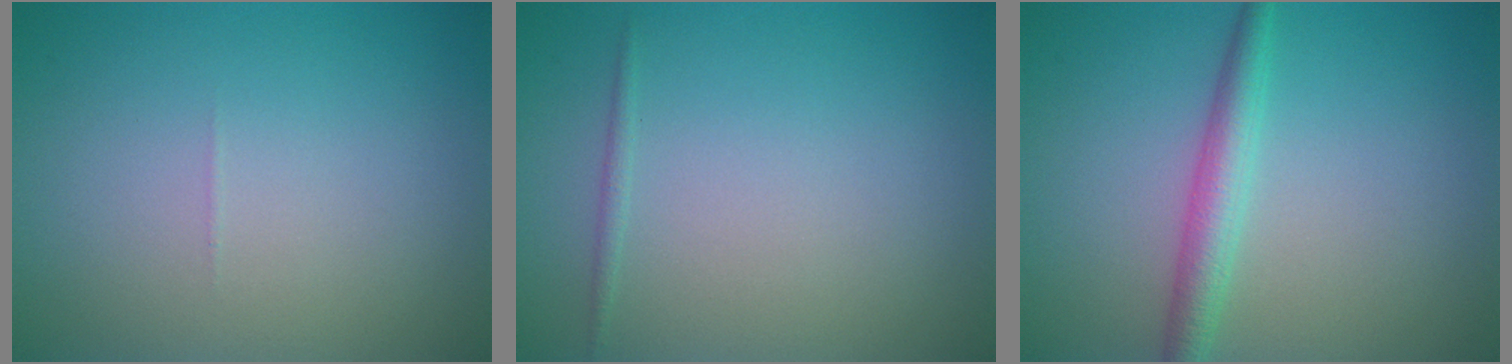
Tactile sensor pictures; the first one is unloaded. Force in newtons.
{"total": 0.6, "press": 0.6, "slide": 0.0}
{"total": 2.9, "press": 2.9, "slide": 0.1}